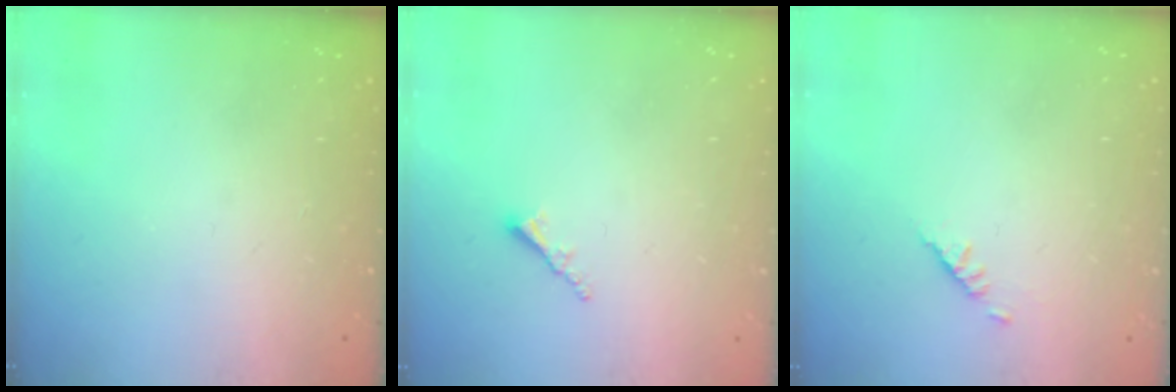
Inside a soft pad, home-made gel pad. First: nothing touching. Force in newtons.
{"total": 1.7, "press": 1.7, "slide": 0.3}
{"total": 1.9, "press": 1.8, "slide": 0.5}